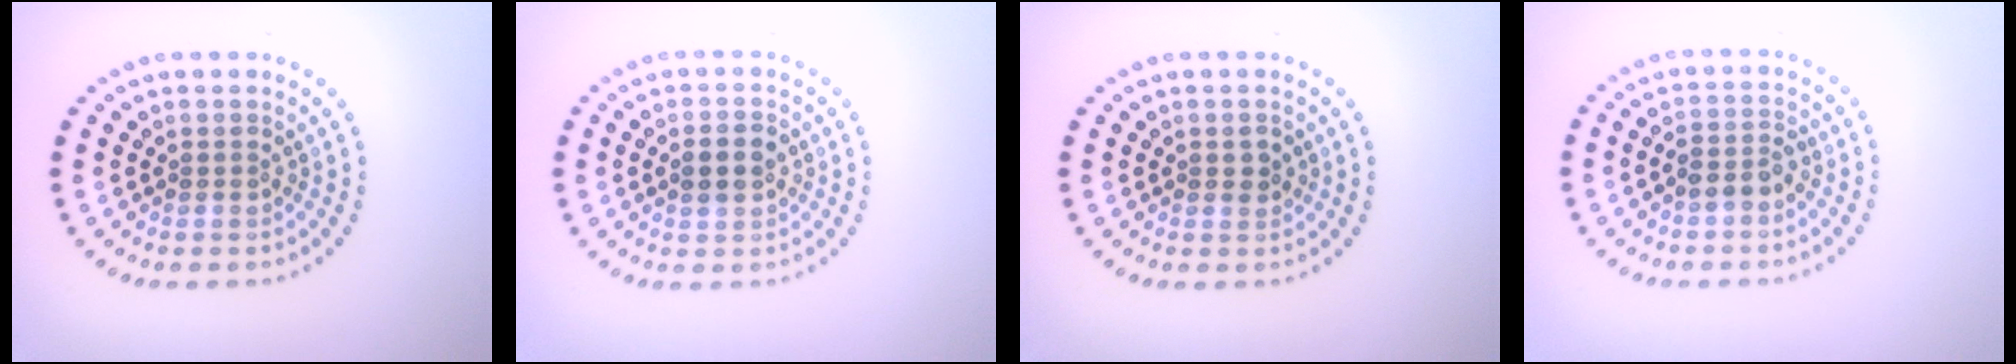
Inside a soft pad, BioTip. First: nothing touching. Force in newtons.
{"total": 2.2, "press": 2.2, "slide": 0.1}
{"total": 1.0, "press": 1.0, "slide": 0.2}
{"total": 2.1, "press": 2.0, "slide": 0.8}